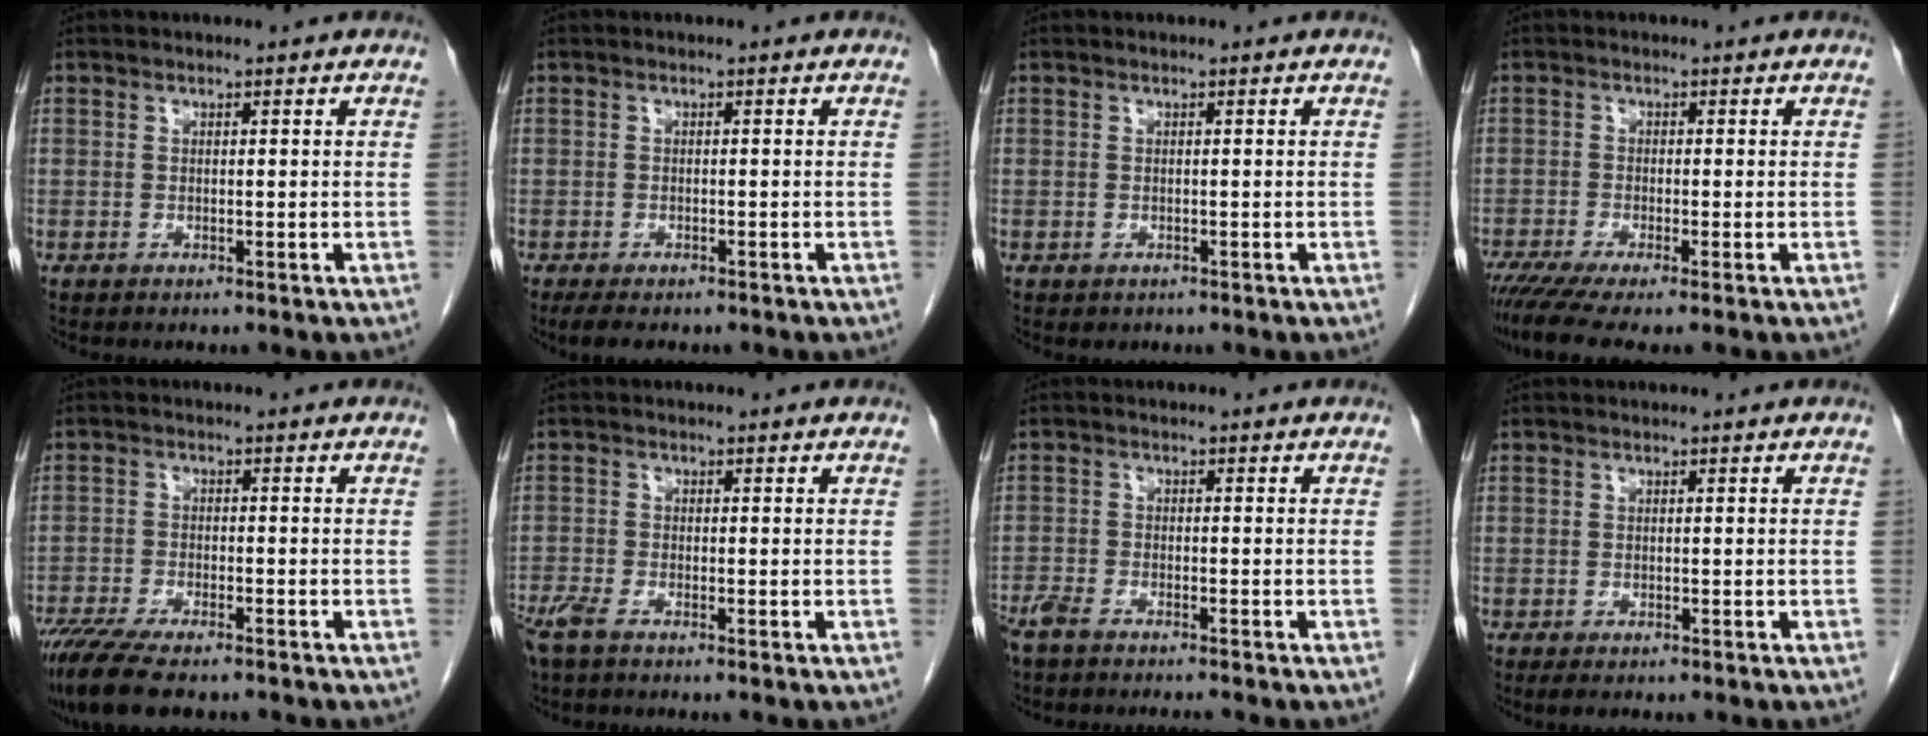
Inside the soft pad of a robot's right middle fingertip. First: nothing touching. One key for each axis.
{"total": 4.4, "fx": -3.4, "fy": 1.6, "fz": 2.3, "tx": -0.036, "ty": -0.010, "tz": -0.047}
{"total": 0.5, "fx": -0.3, "fy": 0.5, "fz": 0.1, "tx": -0.005, "ty": 0.002, "tz": 0.000}
{"total": 6.8, "fx": -5.1, "fy": 0.4, "fz": 4.5, "tx": -0.073, "ty": -0.016, "tz": -0.087}
{"total": 11.0, "fx": -8.8, "fy": 2.4, "fz": 6.1, "tx": -0.100, "ty": -0.019, "tz": -0.141}
{"total": 3.5, "fx": -2.7, "fy": 0.8, "fz": 2.1, "tx": -0.051, "ty": -0.009, "tz": -0.052}
{"total": 6.5, "fx": -5.8, "fy": 0.9, "fz": 3.0, "tx": -0.053, "ty": -0.009, "tz": -0.098}
{"total": 2.0, "fx": -1.5, "fy": 0.7, "fz": 1.1, "tx": -0.016, "ty": -0.004, "tz": -0.018}